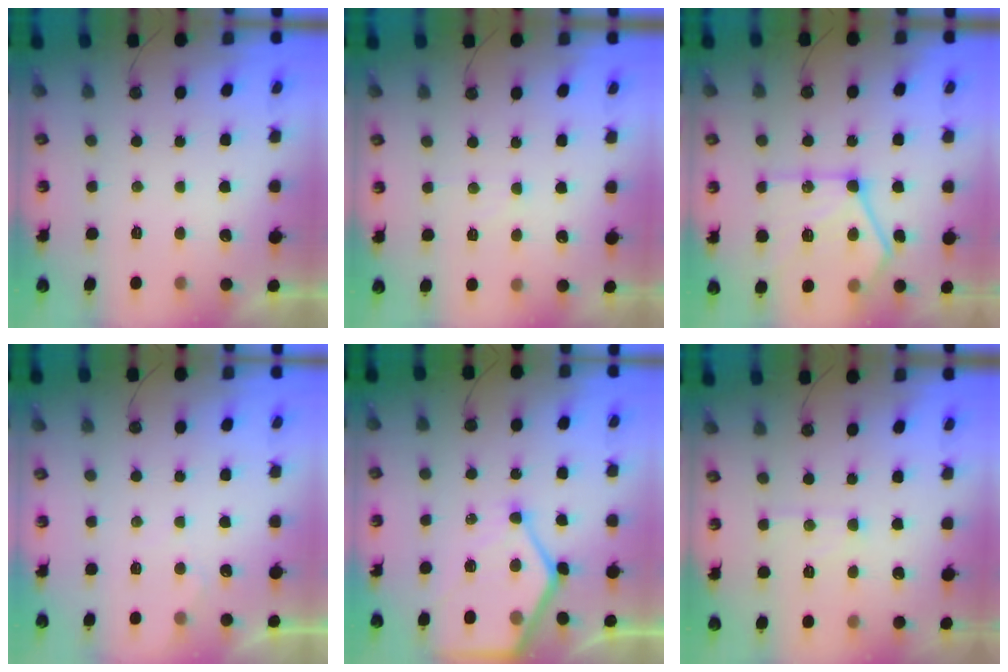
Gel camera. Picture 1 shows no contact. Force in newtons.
{"total": 5.5, "press": 5.4, "slide": 0.7}
{"total": 21.9, "press": 21.8, "slide": 1.5}
{"total": 3.6, "press": 3.6, "slide": 0.5}
{"total": 13.7, "press": 13.6, "slide": 1.5}
{"total": 7.0, "press": 7.0, "slide": 0.4}